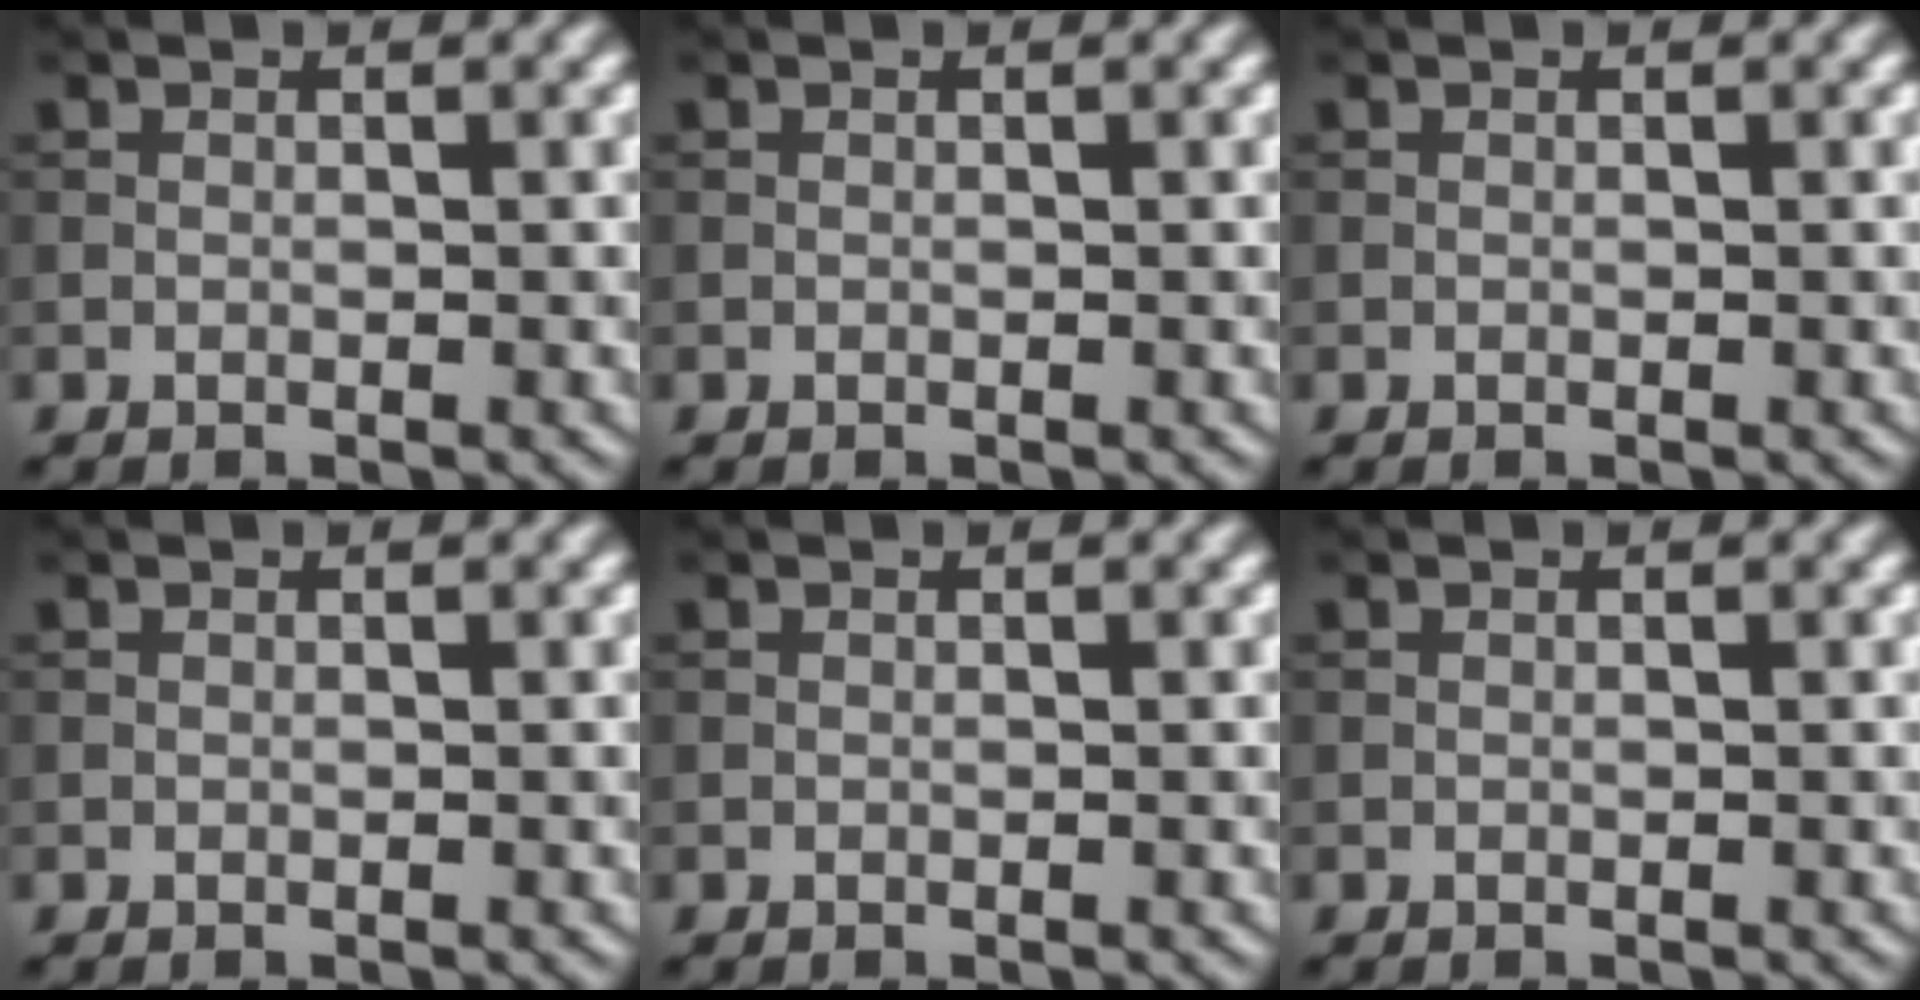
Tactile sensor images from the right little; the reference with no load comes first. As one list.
[{"total": 0.0}, {"total": 0.0}, {"total": 0.0}, {"total": 0.0}, {"total": 0.0}]